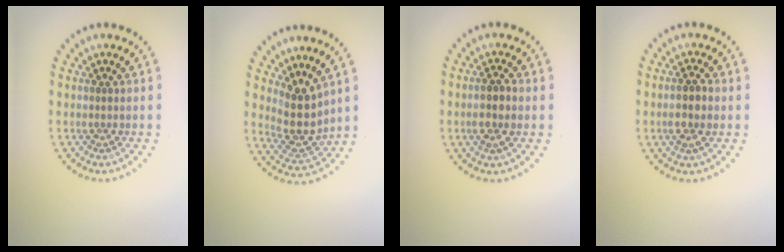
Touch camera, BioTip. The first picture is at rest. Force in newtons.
{"total": 3.8, "press": 3.0, "slide": 2.3}
{"total": 2.6, "press": 2.4, "slide": 0.7}
{"total": 2.6, "press": 2.4, "slide": 0.7}